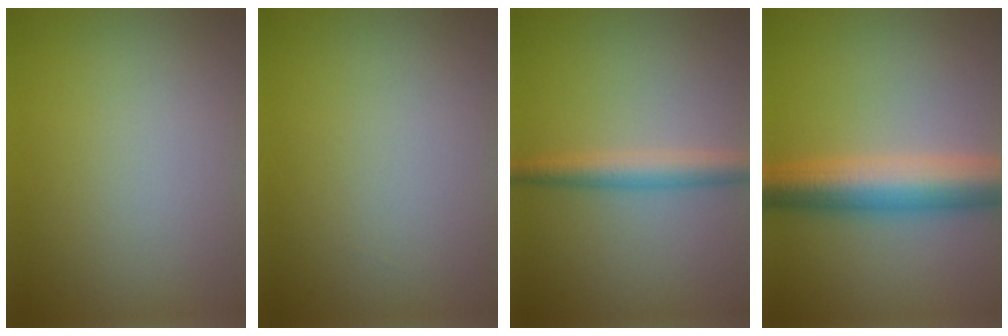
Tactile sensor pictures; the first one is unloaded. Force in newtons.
{"total": 0.0}
{"total": 3.0, "press": 3.0, "slide": 0.1}
{"total": 7.1, "press": 7.1, "slide": 0.2}